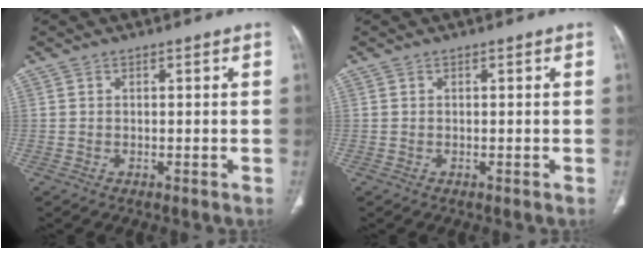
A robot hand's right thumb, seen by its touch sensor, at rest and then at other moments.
{"total": 0.0}